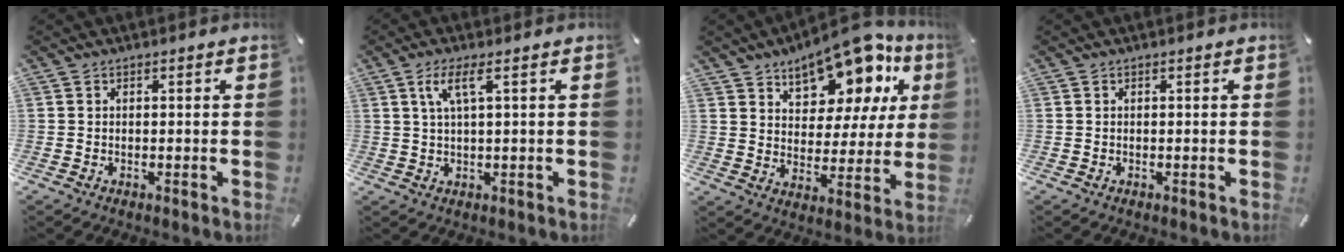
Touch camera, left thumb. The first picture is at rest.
{"total": 5.3, "force": [2.0, 1.0, 4.8], "torque": [-0.099, 0.003, 0.032]}
{"total": 15.4, "force": [11.7, 7.8, 6.1], "torque": [-0.089, -0.095, 0.204]}
{"total": 0.0}